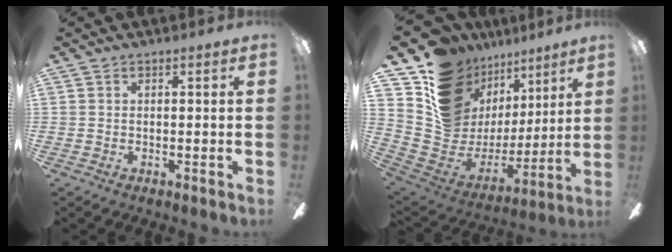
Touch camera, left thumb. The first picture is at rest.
{"total": 16.2, "force": [9.7, 11.9, 5.3], "torque": [-0.098, -0.081, 0.196]}